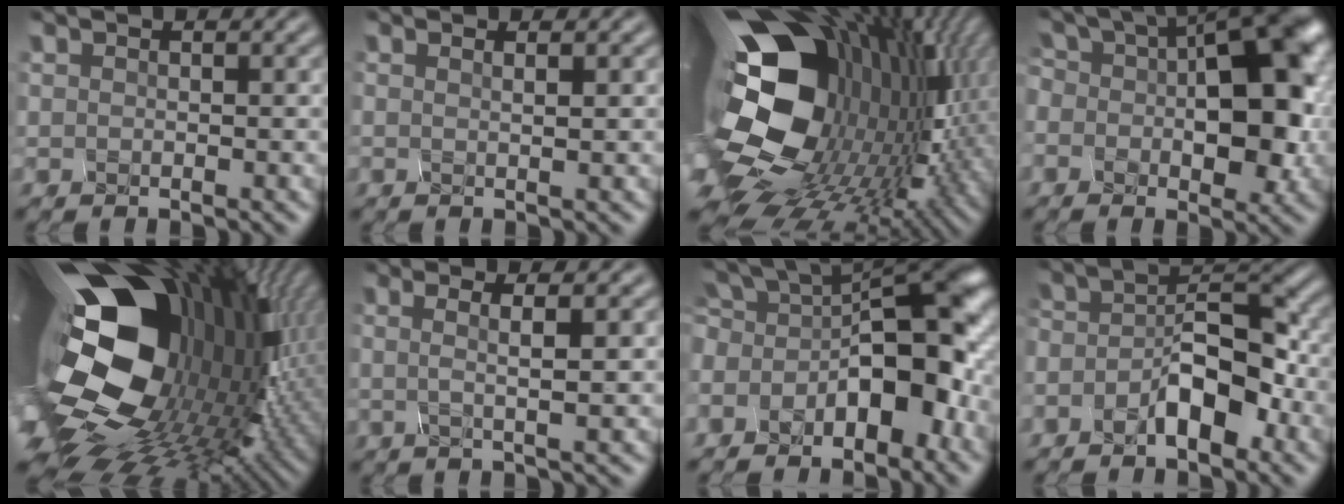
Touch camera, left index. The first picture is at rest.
{"total": 1.1, "force": [0.3, 0.3, 1.0], "torque": [-0.009, 0.010, -0.007]}
{"total": 20.2, "force": [-0.4, 14.0, 14.7], "torque": [-0.333, -0.070, 0.025]}
{"total": 11.0, "force": [-1.1, 5.8, 9.3], "torque": [-0.137, 0.011, -0.004]}
{"total": 20.7, "force": [1.8, 13.5, 15.6], "torque": [-0.330, -0.046, 0.055]}
{"total": 1.9, "force": [0.1, -0.1, 1.9], "torque": [-0.050, 0.006, 0.007]}
{"total": 9.5, "force": [-3.9, 4.5, 7.4], "torque": [-0.103, 0.018, -0.063]}
{"total": 4.7, "force": [-3.5, 1.6, 2.7], "torque": [-0.056, 0.016, -0.046]}